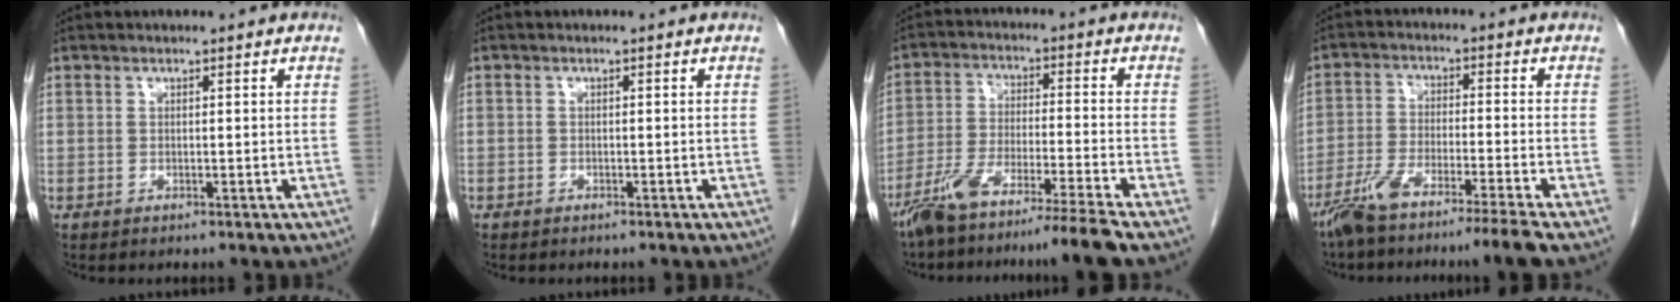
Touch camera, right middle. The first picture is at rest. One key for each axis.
{"total": 0.7, "fx": -0.5, "fy": 0.5, "fz": 0.0, "tx": -0.008, "ty": 0.003, "tz": -0.010}
{"total": 11.6, "fx": -9.6, "fy": -2.1, "fz": 6.2, "tx": -0.099, "ty": -0.024, "tz": -0.164}
{"total": 9.9, "fx": -7.8, "fy": -1.4, "fz": 5.9, "tx": -0.100, "ty": -0.024, "tz": -0.135}